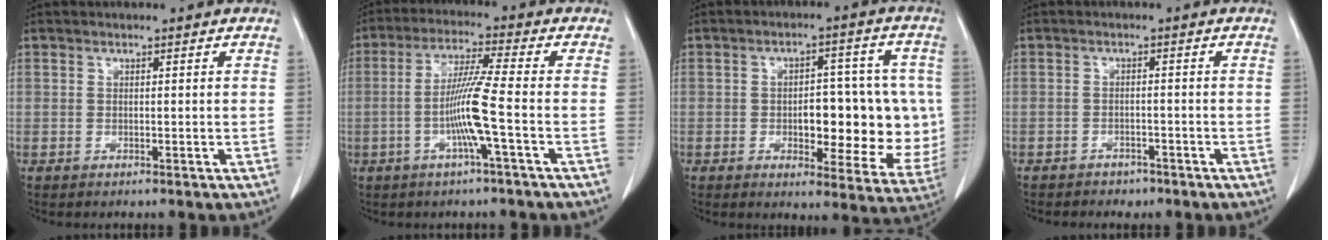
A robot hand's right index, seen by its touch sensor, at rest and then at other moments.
{"total": 8.3, "force": [-2.2, -1.2, 7.9], "torque": [-0.158, -0.003, -0.043]}
{"total": 13.9, "force": [-1.0, 6.2, 12.5], "torque": [-0.144, 0.019, -0.001]}
{"total": 3.5, "force": [-2.8, 1.9, 0.7], "torque": [-0.015, 0.005, -0.034]}